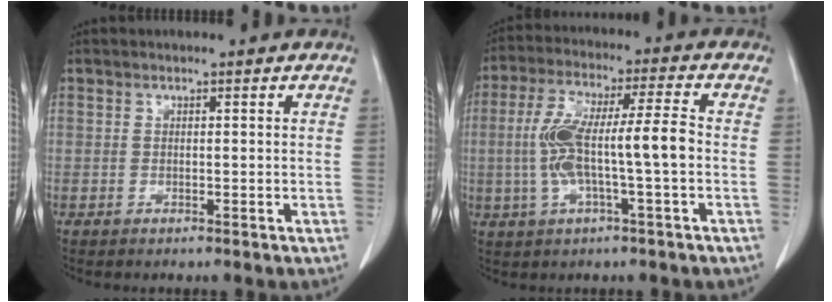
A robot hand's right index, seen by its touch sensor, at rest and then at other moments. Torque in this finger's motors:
{"motor_torque": [0.68, -0.28, 0.33, 0.21]}